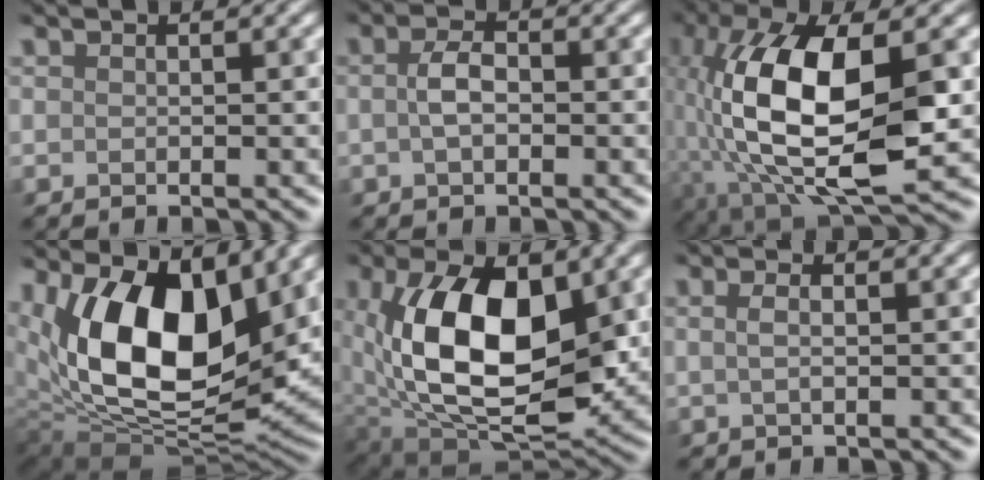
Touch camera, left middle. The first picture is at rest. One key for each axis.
{"total": 1.6, "fx": 0.2, "fy": 0.8, "fz": 1.4, "tx": -0.032, "ty": 0.006, "tz": -0.005}
{"total": 12.9, "fx": -1.0, "fy": 5.6, "fz": 11.6, "tx": -0.243, "ty": 0.003, "tz": -0.031}
{"total": 12.8, "fx": 4.6, "fy": 7.1, "fz": 9.6, "tx": -0.170, "ty": -0.015, "tz": 0.077}
{"total": 12.4, "fx": 1.7, "fy": 7.0, "fz": 10.1, "tx": -0.184, "ty": -0.009, "tz": 0.033}
{"total": 1.5, "fx": 1.1, "fy": 0.5, "fz": 0.9, "tx": -0.002, "ty": 0.005, "tz": 0.005}